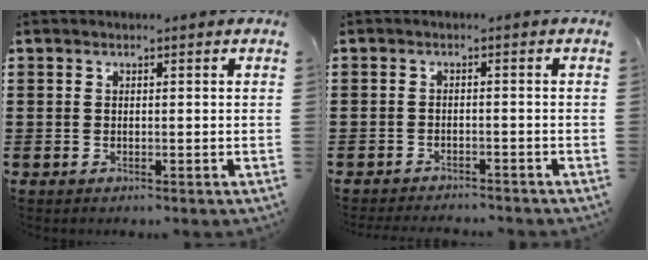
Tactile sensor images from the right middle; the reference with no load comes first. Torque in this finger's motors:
{"motor_torque": [0.79, -0.79, 0.03, 0.05]}